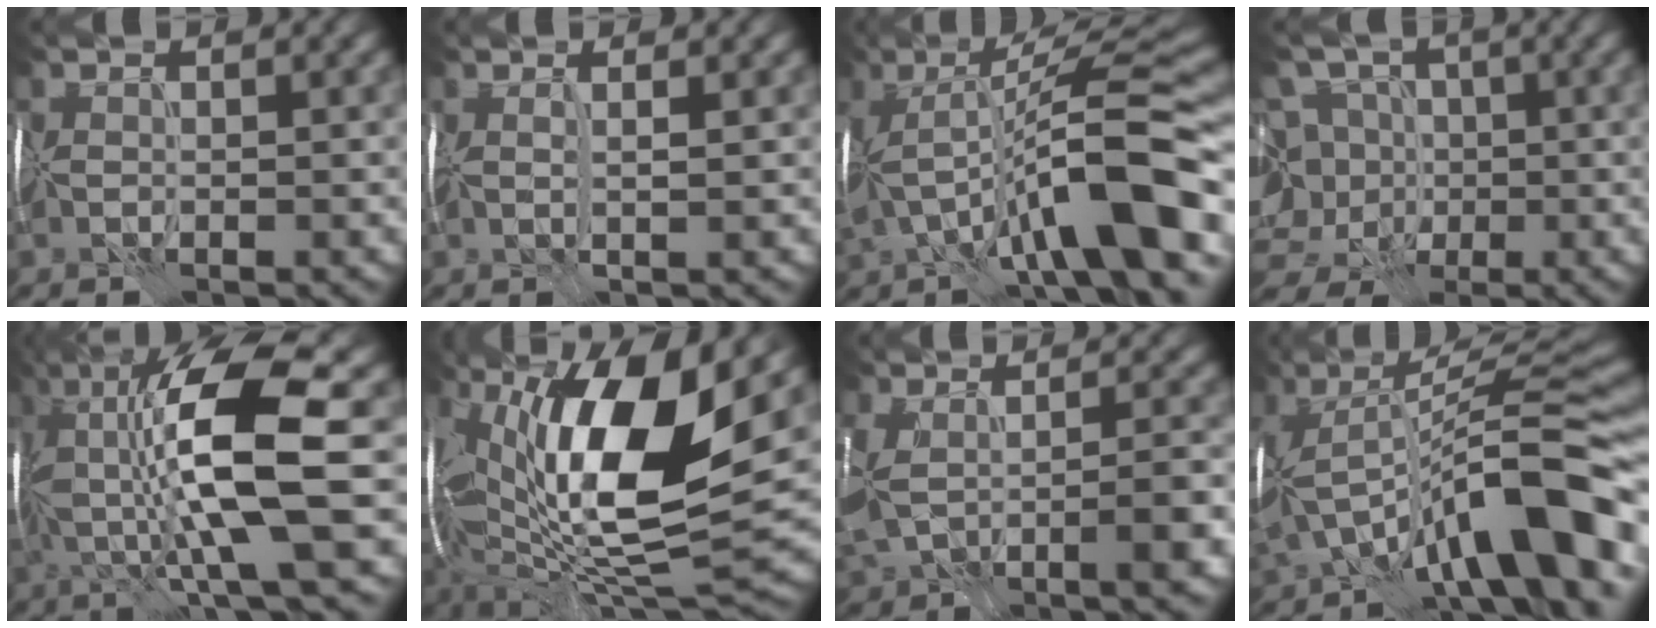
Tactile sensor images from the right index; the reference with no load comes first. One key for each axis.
{"total": 1.4, "fx": 0.7, "fy": -0.4, "fz": 1.1, "tx": -0.021, "ty": 0.004, "tz": 0.010}
{"total": 11.6, "fx": -3.0, "fy": 2.8, "fz": 10.8, "tx": -0.175, "ty": 0.022, "tz": -0.051}
{"total": 10.6, "fx": -2.1, "fy": 9.2, "fz": 4.8, "tx": -0.095, "ty": 0.017, "tz": -0.065}
{"total": 11.7, "fx": 1.1, "fy": 2.0, "fz": 11.5, "tx": -0.205, "ty": 0.006, "tz": 0.026}
{"total": 16.2, "fx": 2.5, "fy": 6.0, "fz": 14.9, "tx": -0.279, "ty": -0.001, "tz": 0.040}
{"total": 5.6, "fx": -1.2, "fy": 2.4, "fz": 4.9, "tx": -0.110, "ty": -0.013, "tz": -0.021}
{"total": 12.2, "fx": -4.5, "fy": 4.0, "fz": 10.6, "tx": -0.164, "ty": 0.010, "tz": -0.072}